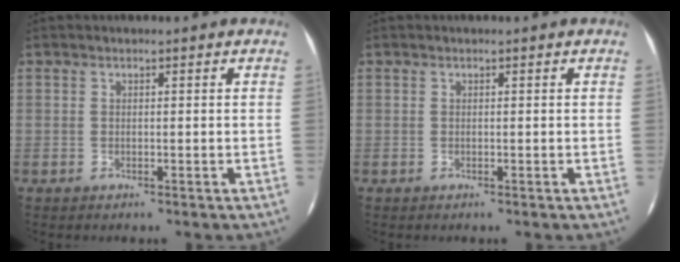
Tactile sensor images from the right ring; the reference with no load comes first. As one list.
[{"total": 0.0}]